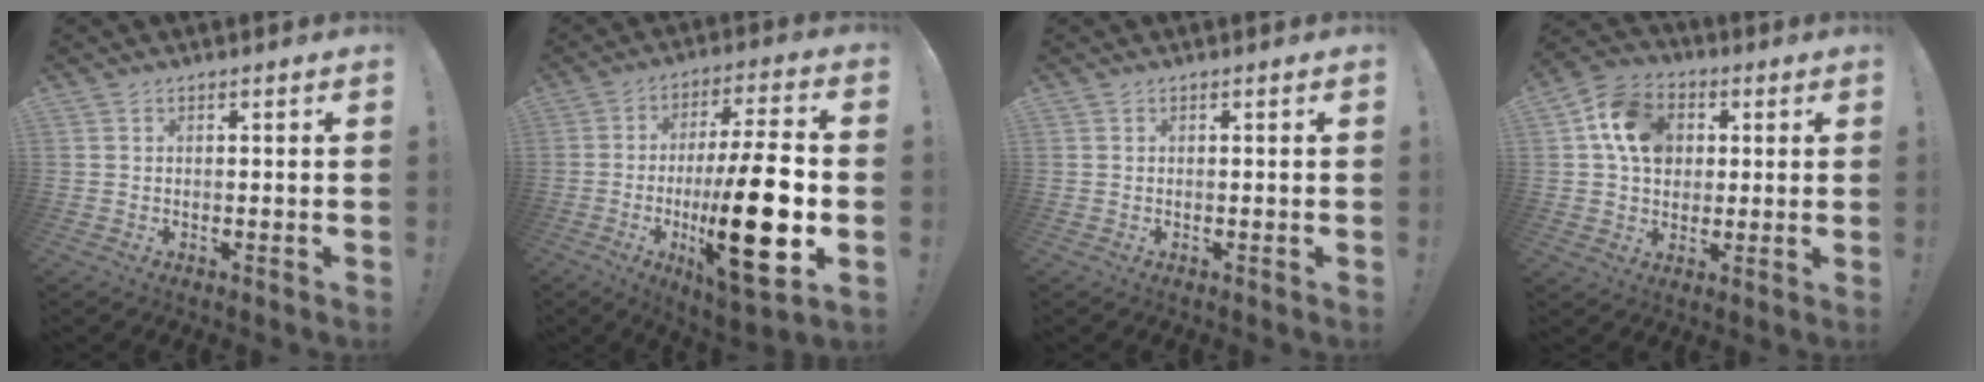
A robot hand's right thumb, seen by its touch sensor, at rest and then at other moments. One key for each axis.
{"total": 24.8, "fx": -4.5, "fy": 6.5, "fz": 23.5, "tx": -0.388, "ty": -0.001, "tz": -0.068}
{"total": 0.0}
{"total": 13.3, "fx": 3.4, "fy": 10.7, "fz": 7.2, "tx": -0.117, "ty": 0.010, "tz": 0.074}